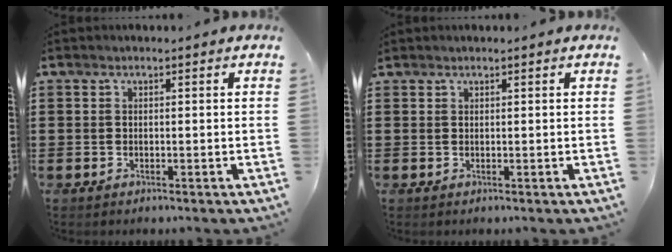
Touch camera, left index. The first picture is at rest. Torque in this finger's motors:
{"motor_torque": [0.90, 1.24, 0.18, 0.06]}